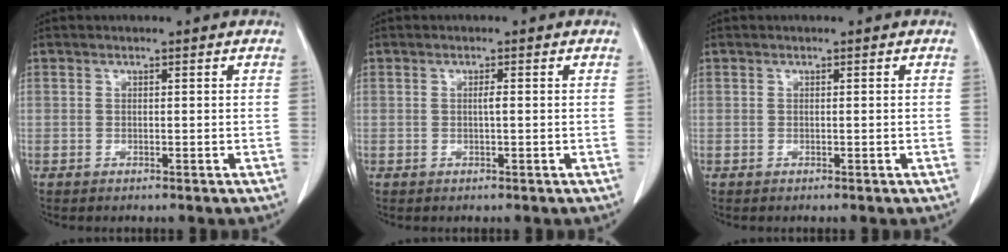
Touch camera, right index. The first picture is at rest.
{"total": 0.9, "force": [0.0, 0.0, 0.9], "torque": [-0.016, 0.000, 0.000]}
{"total": 0.0}